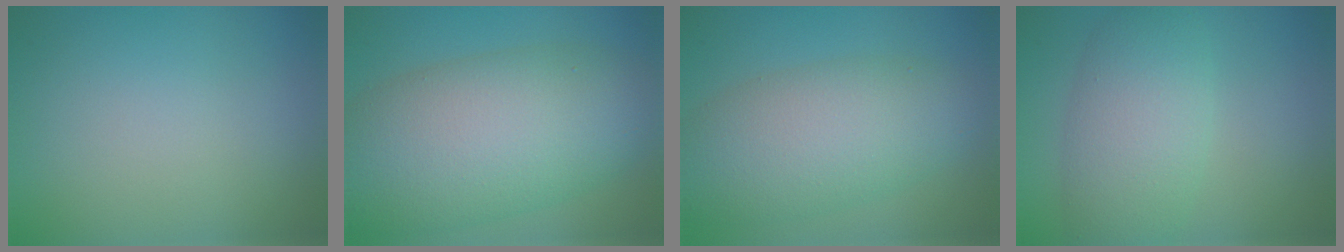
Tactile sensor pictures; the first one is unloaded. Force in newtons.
{"total": 12.2, "press": 12.2, "slide": 0.4}
{"total": 7.5, "press": 7.5, "slide": 0.4}
{"total": 5.6, "press": 5.6, "slide": 0.3}